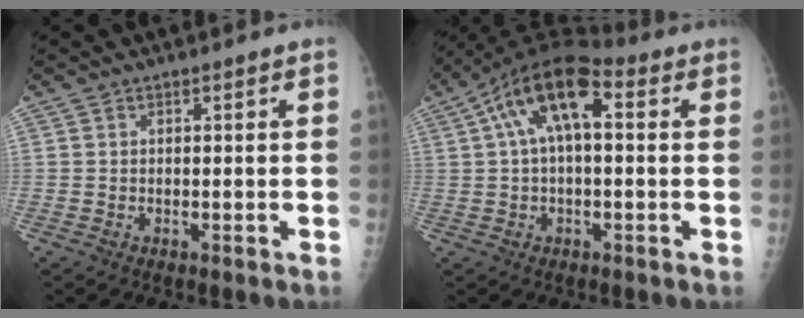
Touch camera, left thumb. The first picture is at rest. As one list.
[{"total": 11.8, "force": [2.8, 5.5, 10.1], "torque": [-0.177, 0.039, 0.042]}]